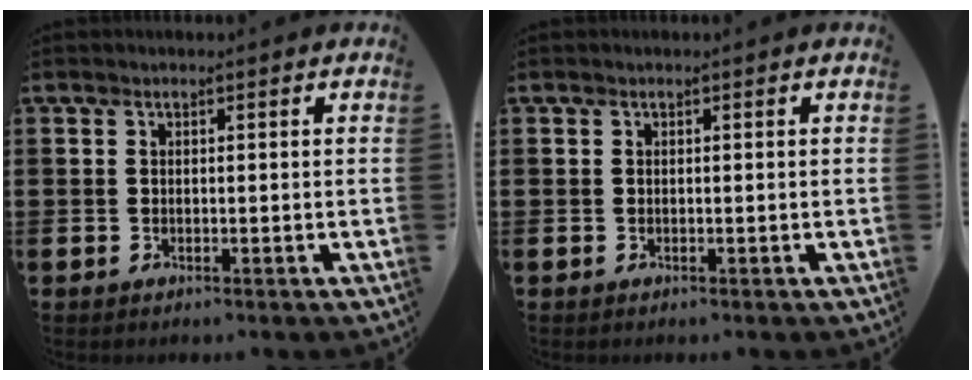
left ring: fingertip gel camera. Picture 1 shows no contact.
{"total": 0.0}